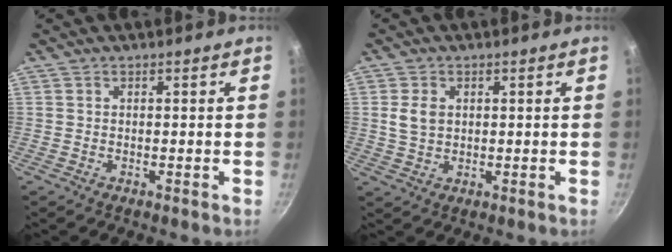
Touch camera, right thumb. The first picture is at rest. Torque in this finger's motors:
{"motor_torque": [-0.17, 0.16, 0.31, -0.29, 0.08]}